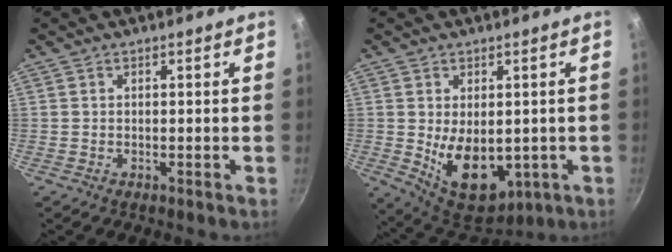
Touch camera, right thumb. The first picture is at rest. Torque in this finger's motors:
{"motor_torque": [-0.33, 1.02, 0.54, 0.72, 0.36]}